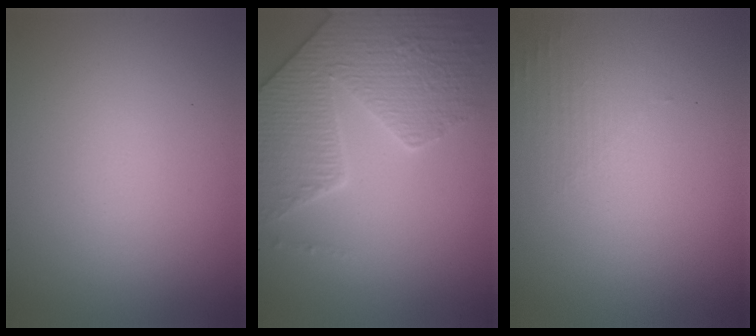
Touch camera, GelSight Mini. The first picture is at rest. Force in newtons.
{"total": 5.6, "press": 5.2, "slide": 2.2}
{"total": 1.3, "press": 0.1, "slide": 1.3}